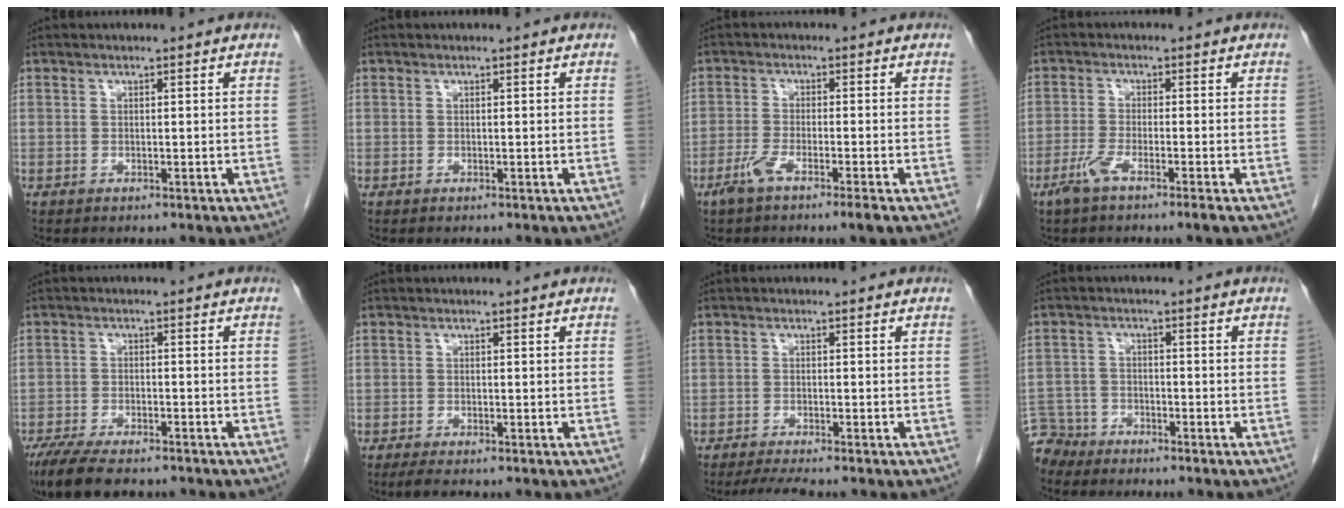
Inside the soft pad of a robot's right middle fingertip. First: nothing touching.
{"total": 0.0}
{"total": 4.6, "force": [-2.9, 0.0, 3.6], "torque": [-0.068, -0.009, -0.061]}
{"total": 4.0, "force": [-2.6, -0.1, 3.0], "torque": [-0.063, -0.008, -0.057]}
{"total": 10.5, "force": [-8.3, 2.9, 5.6], "torque": [-0.095, -0.017, -0.132]}
{"total": 2.0, "force": [-1.6, 0.2, 1.2], "torque": [-0.028, -0.008, -0.026]}
{"total": 2.9, "force": [-2.5, -0.4, 1.4], "torque": [-0.031, -0.010, -0.048]}
{"total": 4.7, "force": [-4.4, 1.4, -0.8], "torque": [0.020, -0.005, -0.087]}